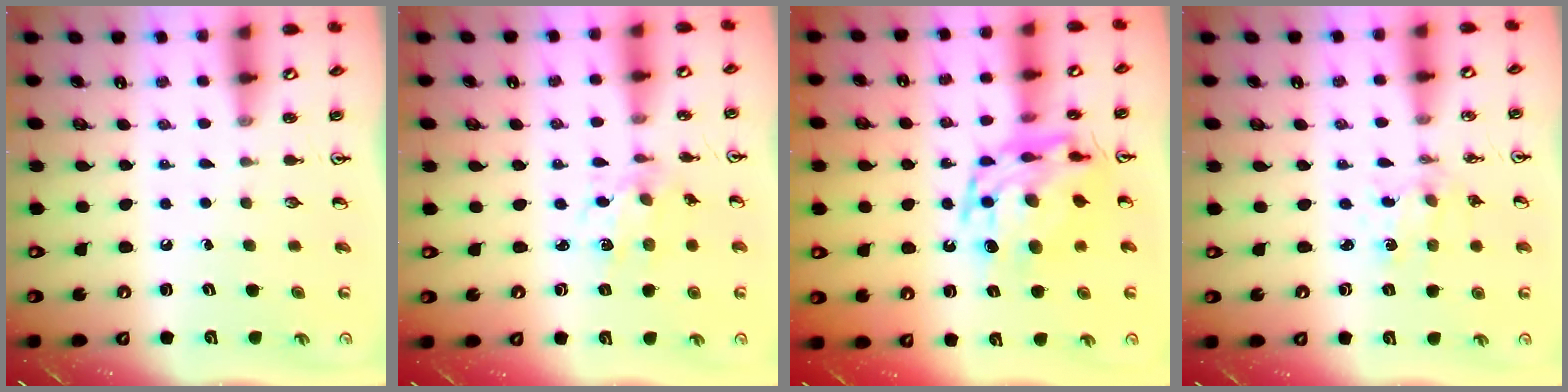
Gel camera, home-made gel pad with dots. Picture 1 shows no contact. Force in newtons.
{"total": 4.5, "press": 4.5, "slide": 0.2}
{"total": 16.0, "press": 15.9, "slide": 1.8}
{"total": 1.8, "press": 1.8, "slide": 0.3}